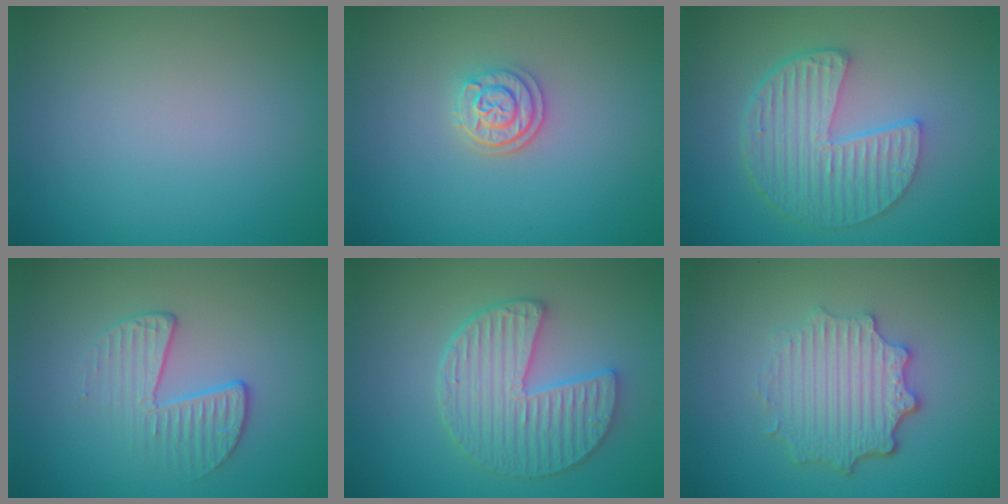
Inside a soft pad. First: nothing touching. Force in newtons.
{"total": 2.4, "press": 2.1, "slide": 1.1}
{"total": 6.0, "press": 4.3, "slide": 4.2}
{"total": 2.4, "press": 1.7, "slide": 1.8}
{"total": 5.2, "press": 4.4, "slide": 2.8}
{"total": 4.7, "press": 3.7, "slide": 2.9}